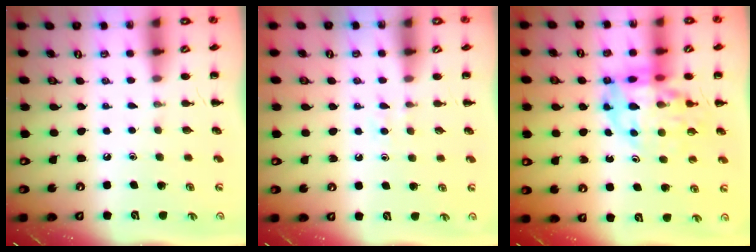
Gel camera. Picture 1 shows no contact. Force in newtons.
{"total": 2.6, "press": 2.5, "slide": 0.9}
{"total": 14.9, "press": 14.4, "slide": 3.8}